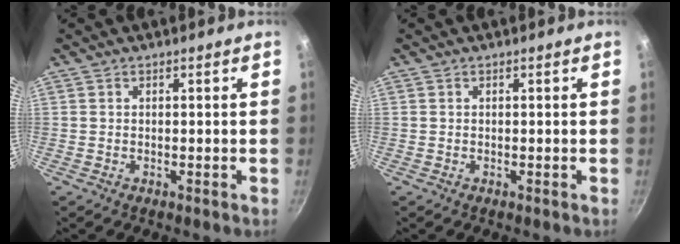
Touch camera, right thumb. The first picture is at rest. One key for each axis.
{"total": 0.0}